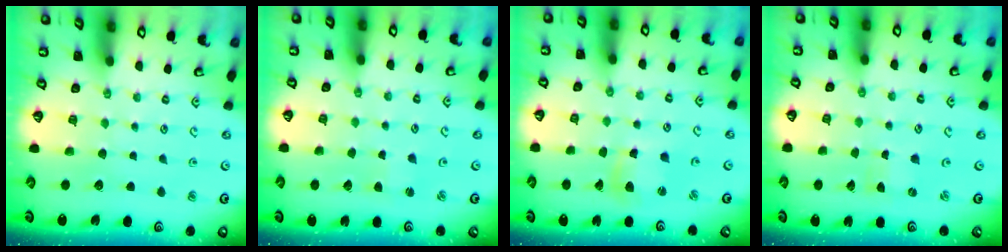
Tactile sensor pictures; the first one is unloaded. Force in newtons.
{"total": 1.3, "press": 1.2, "slide": 0.2}
{"total": 7.2, "press": 7.1, "slide": 1.2}
{"total": 0.0}